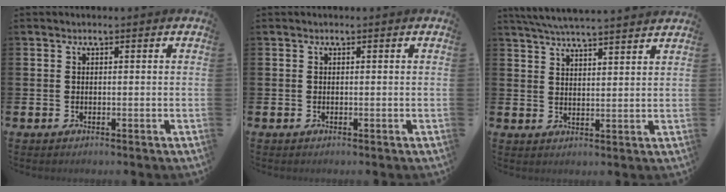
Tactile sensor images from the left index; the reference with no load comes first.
{"total": 0.0}
{"total": 5.6, "force": [5.5, -0.2, 1.2], "torque": [-0.038, -0.024, 0.098]}